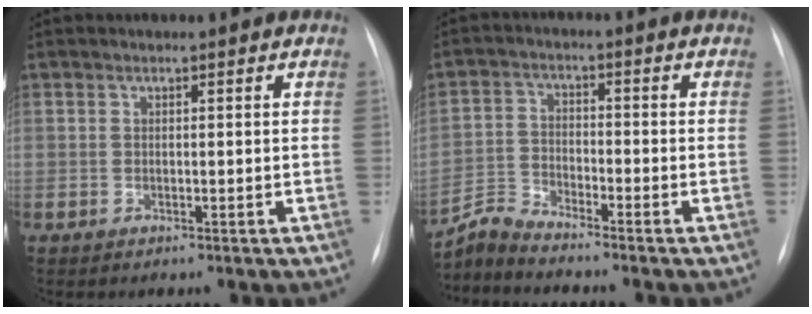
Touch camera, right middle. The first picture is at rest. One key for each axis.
{"total": 4.8, "fx": -4.7, "fy": -0.9, "fz": -0.3, "tx": -0.007, "ty": -0.012, "tz": -0.094}